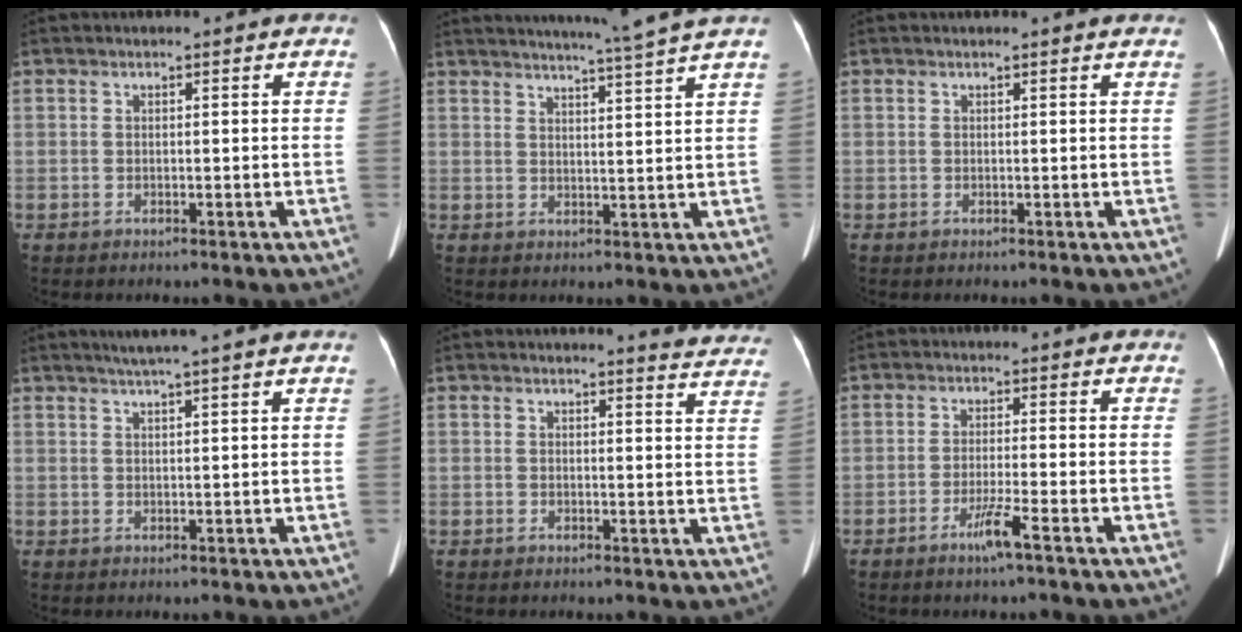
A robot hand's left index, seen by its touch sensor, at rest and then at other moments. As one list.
[{"total": 9.7, "force": [8.5, -2.4, 4.1], "torque": [-0.061, -0.018, 0.108]}, {"total": 1.3, "force": [1.3, -0.1, 0.3], "torque": [-0.014, 0.007, 0.011]}, {"total": 5.0, "force": [4.0, -1.2, 2.8], "torque": [-0.042, 0.013, 0.062]}, {"total": 8.3, "force": [8.2, 0.6, 1.3], "torque": [0.005, -0.045, 0.061]}, {"total": 3.7, "force": [-2.3, -0.6, 2.8], "torque": [-0.059, -0.014, -0.045]}]